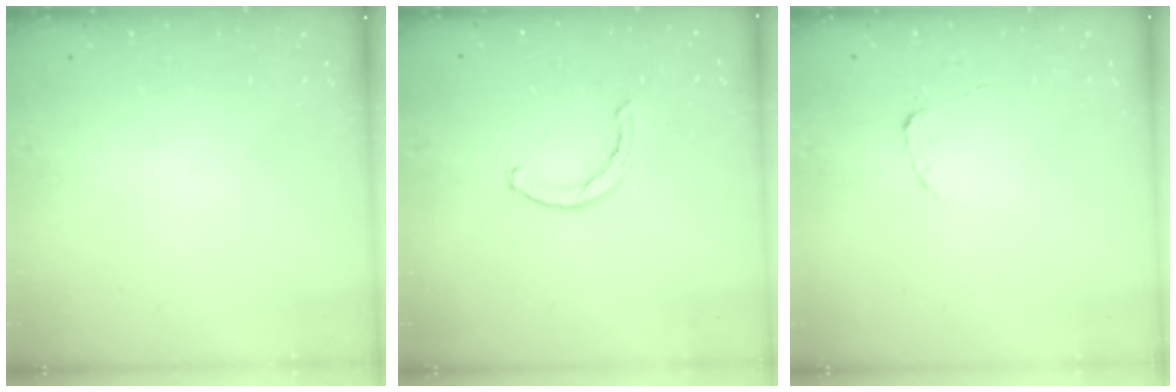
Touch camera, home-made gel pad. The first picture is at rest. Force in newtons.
{"total": 1.5, "press": 1.5, "slide": 0.3}
{"total": 2.2, "press": 2.2, "slide": 0.3}